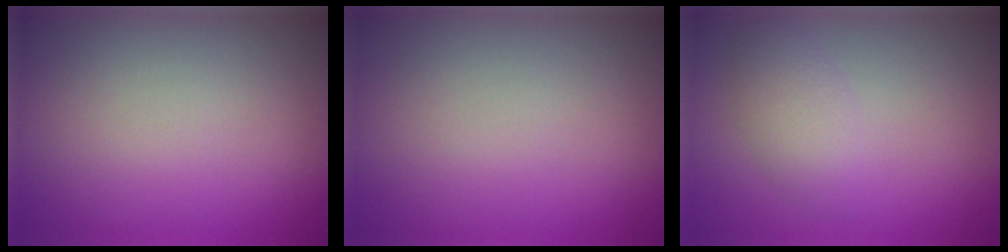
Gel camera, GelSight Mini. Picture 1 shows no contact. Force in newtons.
{"total": 0.0}
{"total": 2.3, "press": 2.3, "slide": 0.1}